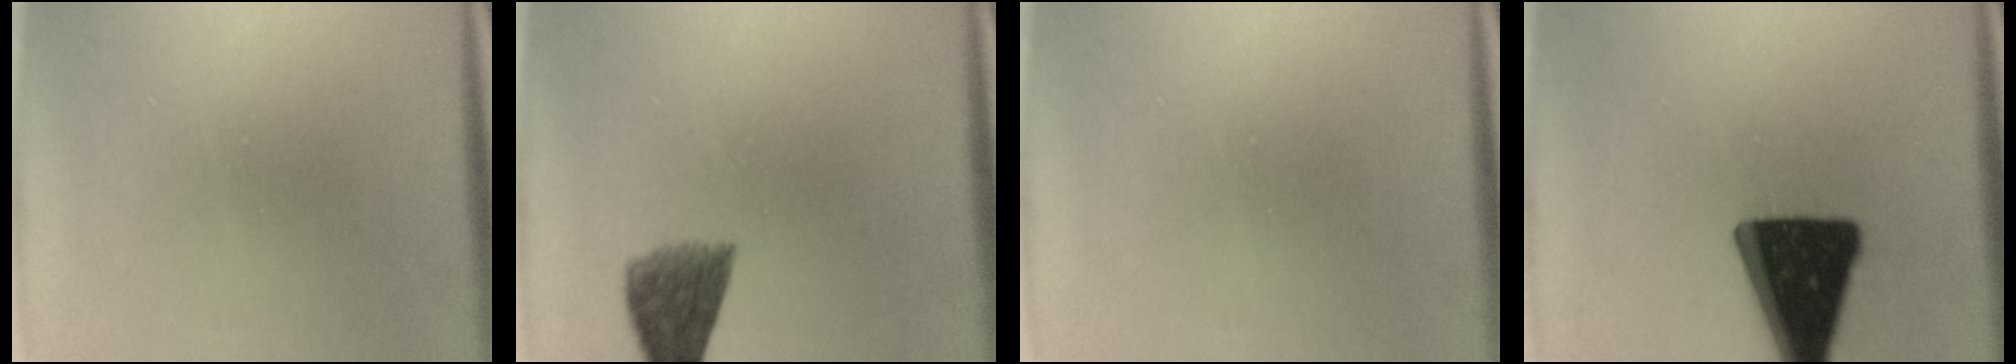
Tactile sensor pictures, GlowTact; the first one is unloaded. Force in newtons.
{"total": 6.0}
{"total": 0.0}
{"total": 19.3}